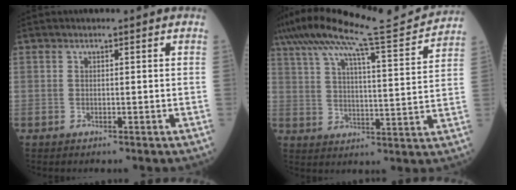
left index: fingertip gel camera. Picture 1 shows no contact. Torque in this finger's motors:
{"motor_torque": [1.05, -1.09, 0.36, 0.16]}